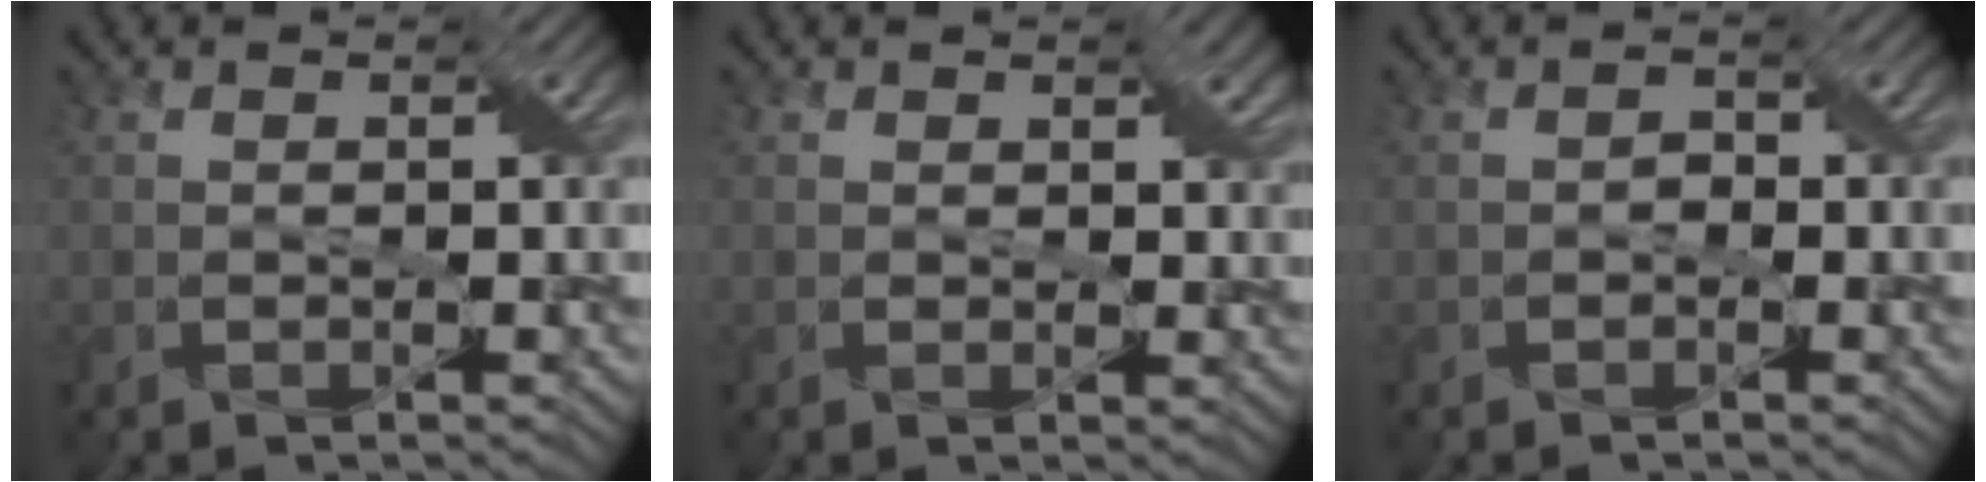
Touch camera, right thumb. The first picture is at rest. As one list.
[{"total": 1.5, "force": [1.0, 0.9, 0.7], "torque": [-0.012, 0.000, 0.009]}, {"total": 0.7, "force": [-0.6, 0.3, 0.2], "torque": [-0.002, 0.008, -0.013]}]